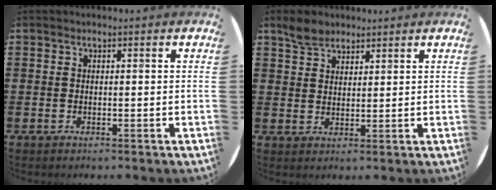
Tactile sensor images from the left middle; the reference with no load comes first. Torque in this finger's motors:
{"motor_torque": [0.44, -0.47, -0.10, -0.04]}